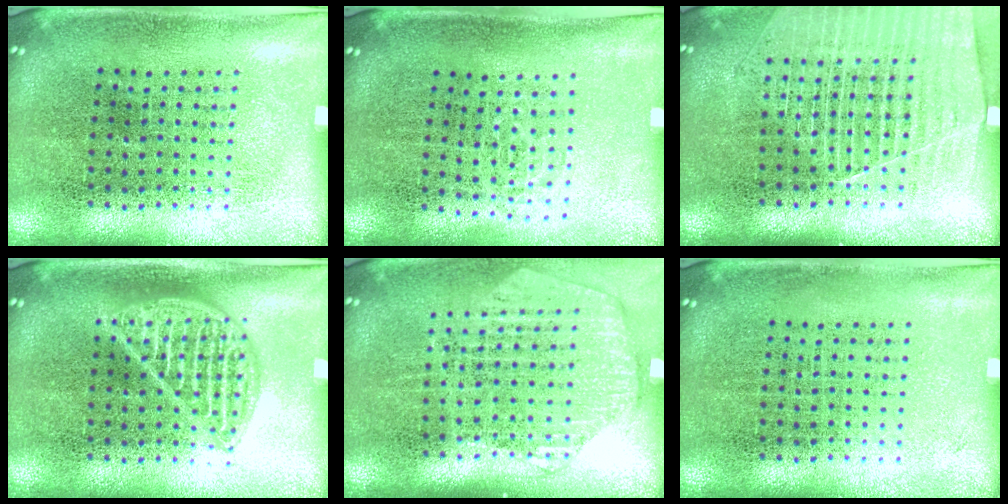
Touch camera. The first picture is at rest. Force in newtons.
{"total": 0.6, "press": 0.5, "slide": 0.3}
{"total": 1.6, "press": 1.5, "slide": 0.4}
{"total": 2.2, "press": 2.2, "slide": 0.2}
{"total": 1.7, "press": 1.6, "slide": 0.7}
{"total": 0.0}